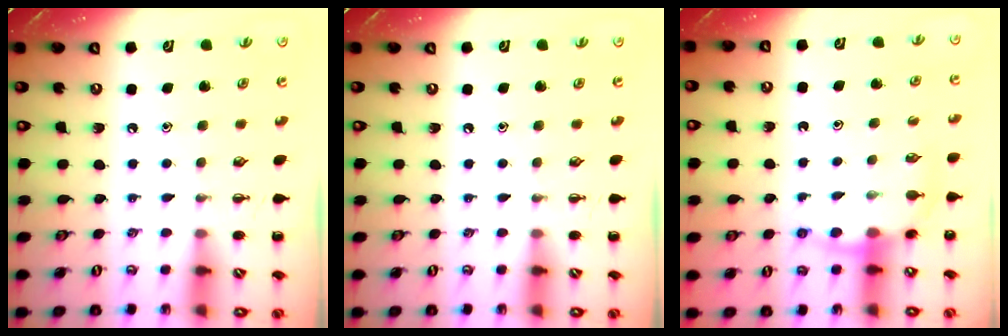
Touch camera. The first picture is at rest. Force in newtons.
{"total": 0.0}
{"total": 8.0, "press": 7.8, "slide": 1.7}